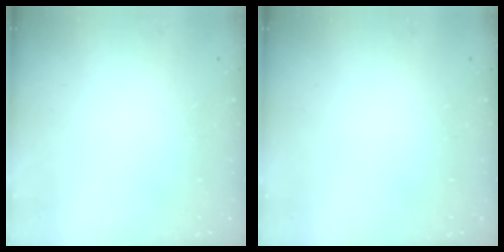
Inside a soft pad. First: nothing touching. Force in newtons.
{"total": 0.0}